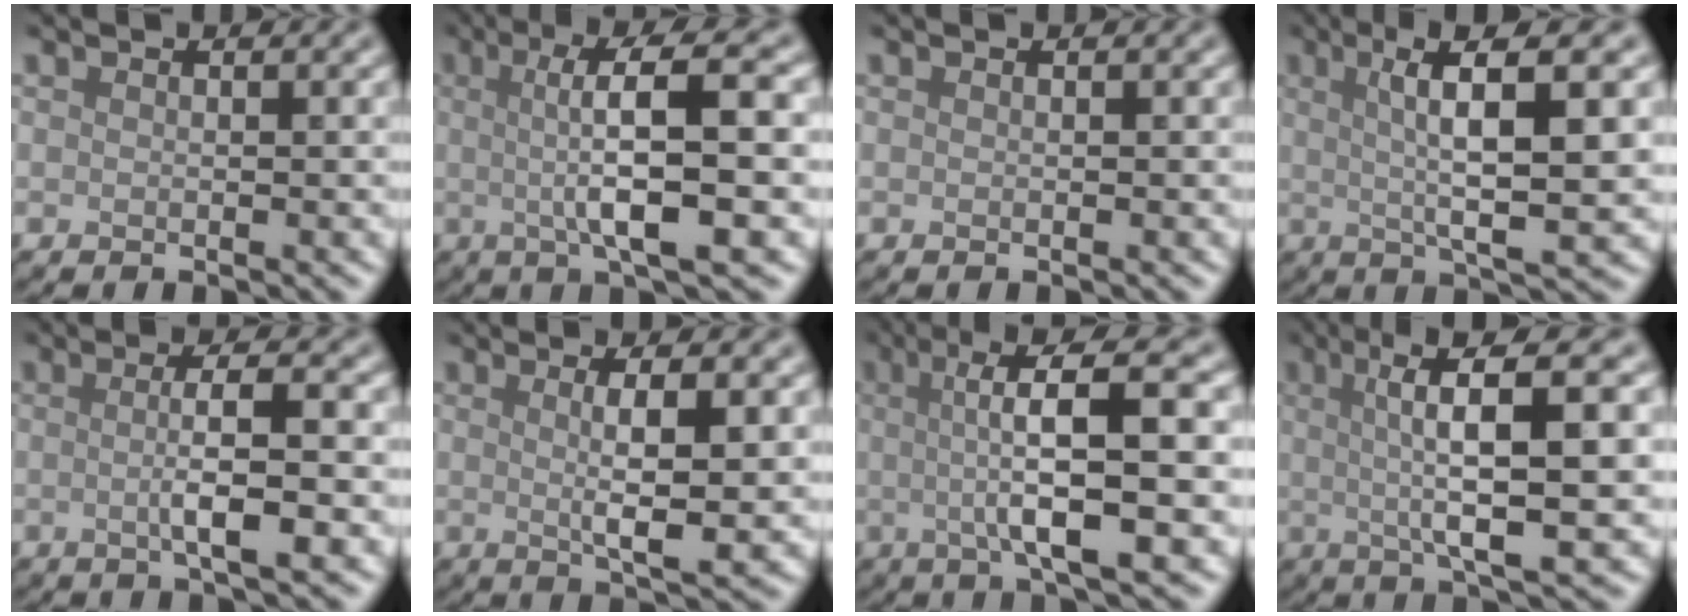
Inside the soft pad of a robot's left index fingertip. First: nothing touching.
{"total": 8.3, "force": [0.3, 1.9, 8.1], "torque": [-0.116, 0.009, 0.003]}
{"total": 0.0}
{"total": 8.3, "force": [1.9, 1.6, 7.9], "torque": [-0.114, 0.003, 0.031]}
{"total": 4.5, "force": [-0.6, 1.0, 4.4], "torque": [-0.067, 0.003, -0.011]}
{"total": 5.3, "force": [0.3, 1.2, 5.2], "torque": [-0.079, -0.002, 0.006]}
{"total": 9.7, "force": [0.7, 2.3, 9.4], "torque": [-0.131, 0.016, 0.005]}
{"total": 9.9, "force": [1.1, 2.3, 9.6], "torque": [-0.127, 0.016, 0.014]}